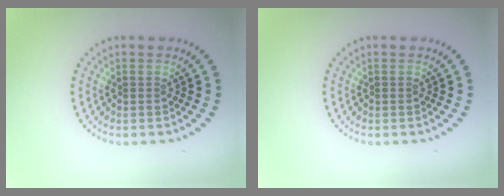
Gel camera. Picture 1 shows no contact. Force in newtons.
{"total": 0.0}